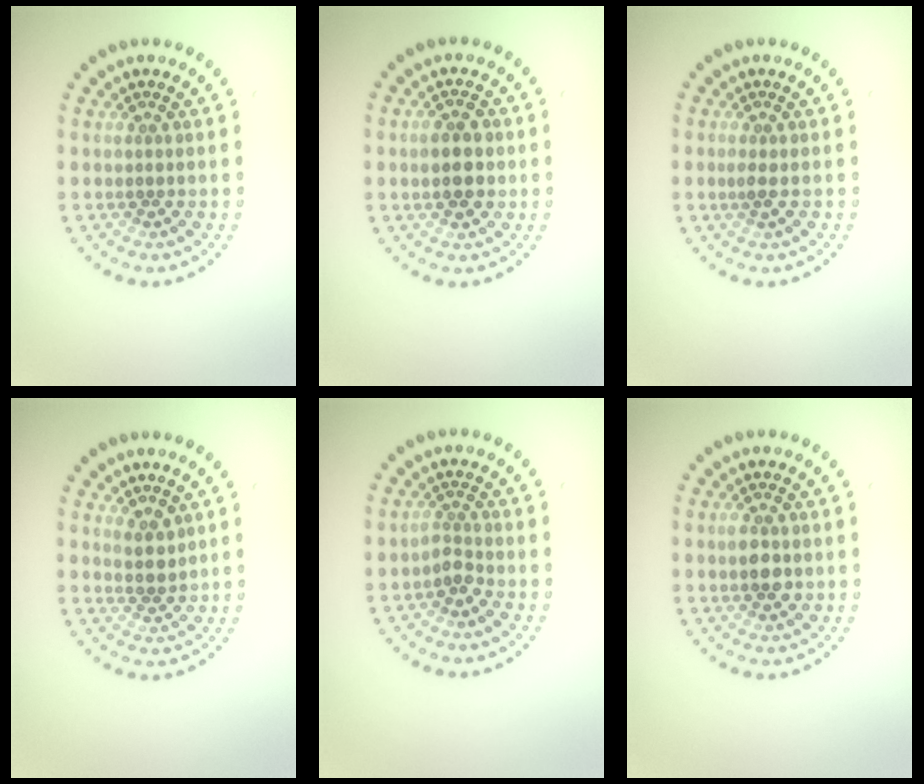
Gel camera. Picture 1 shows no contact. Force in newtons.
{"total": 3.1, "press": 3.1, "slide": 0.1}
{"total": 1.0, "press": 0.8, "slide": 0.6}
{"total": 1.7, "press": 1.4, "slide": 1.0}
{"total": 1.4, "press": 1.0, "slide": 1.0}
{"total": 2.6, "press": 2.6, "slide": 0.1}